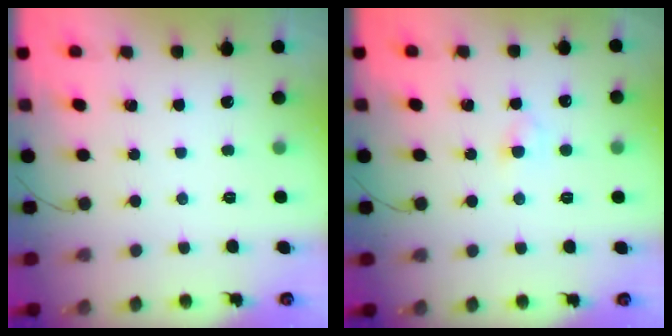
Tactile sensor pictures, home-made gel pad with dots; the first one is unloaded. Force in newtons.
{"total": 2.7, "press": 2.6, "slide": 1.0}